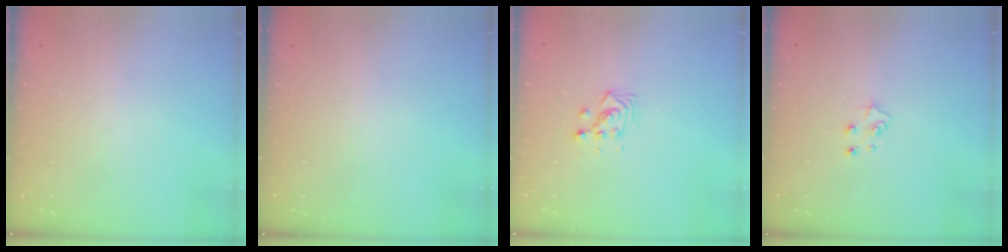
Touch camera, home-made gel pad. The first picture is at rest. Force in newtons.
{"total": 0.0}
{"total": 3.2, "press": 3.2, "slide": 0.5}
{"total": 5.6, "press": 5.6, "slide": 0.5}